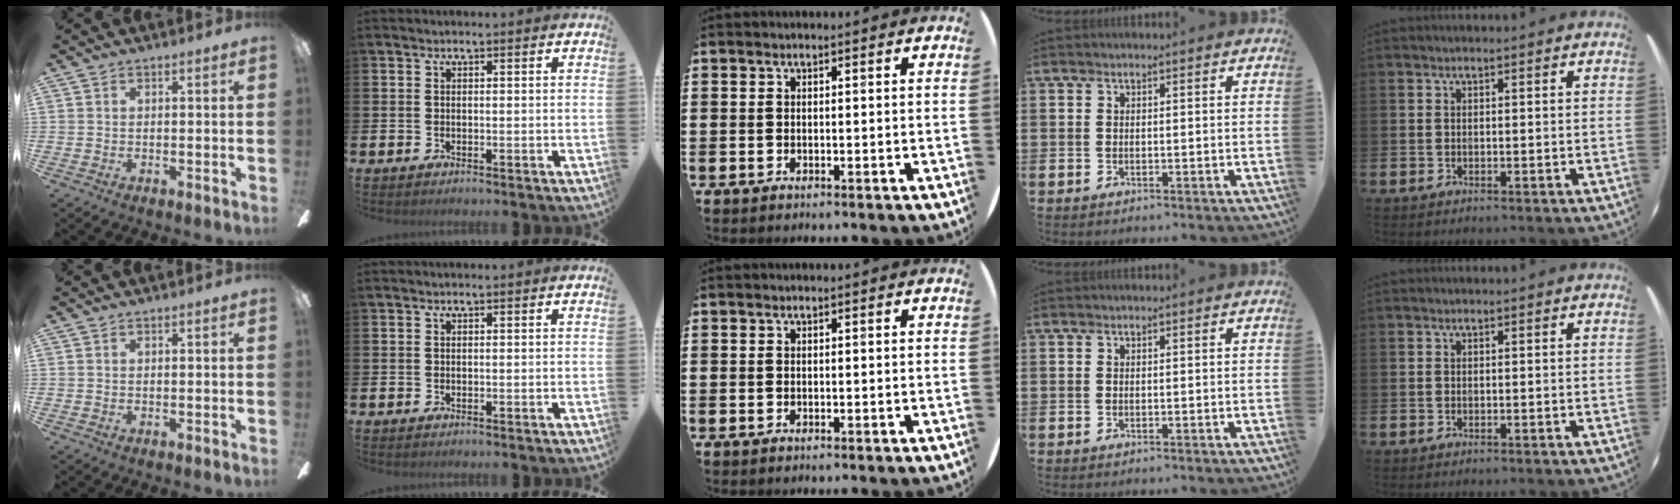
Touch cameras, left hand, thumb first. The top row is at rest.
{}